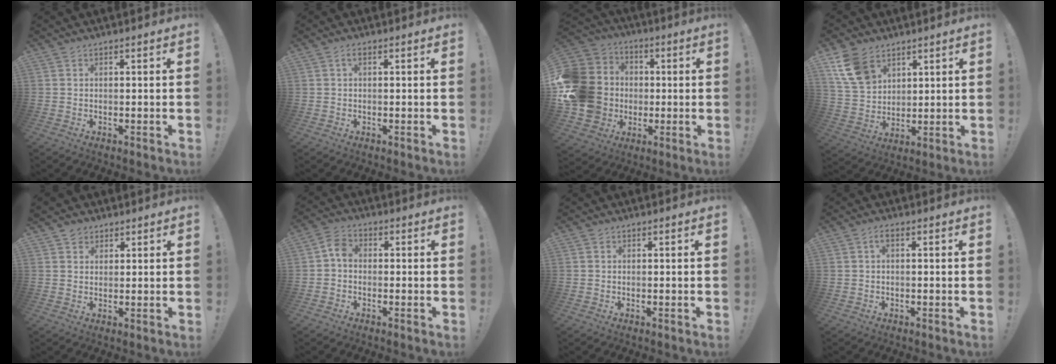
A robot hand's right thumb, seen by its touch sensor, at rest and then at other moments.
{"total": 1.1, "force": [0.1, 0.4, 1.1], "torque": [-0.025, 0.005, 0.002]}
{"total": 19.2, "force": [-1.2, 16.8, 9.1], "torque": [-0.174, 0.016, 0.013]}
{"total": 12.7, "force": [6.9, 8.9, 5.9], "torque": [-0.096, -0.025, 0.141]}
{"total": 2.7, "force": [2.0, 1.8, 0.3], "torque": [0.004, -0.009, 0.034]}
{"total": 4.3, "force": [-0.7, 3.1, 3.0], "torque": [-0.058, 0.014, -0.011]}
{"total": 0.0}
{"total": 1.8, "force": [-0.2, 0.5, 1.7], "torque": [-0.034, 0.008, -0.005]}